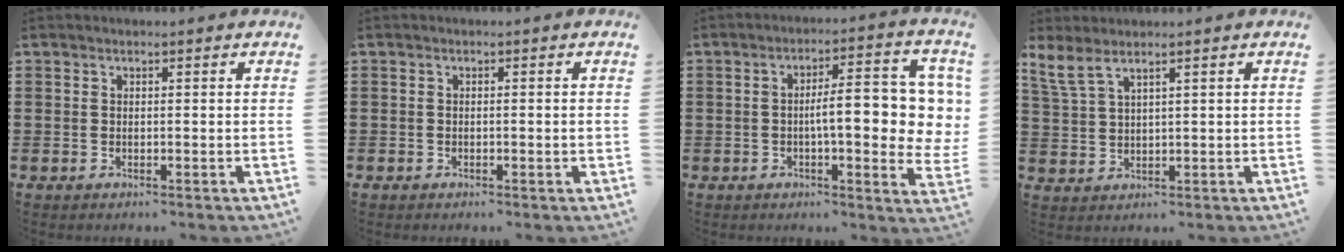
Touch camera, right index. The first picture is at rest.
{"total": 0.8, "force": [-0.3, 0.1, 0.7], "torque": [-0.011, -0.004, -0.005]}
{"total": 10.8, "force": [0.3, 3.0, 10.4], "torque": [-0.150, -0.002, 0.000]}
{"total": 4.0, "force": [2.6, 1.1, 2.7], "torque": [-0.069, 0.000, 0.047]}